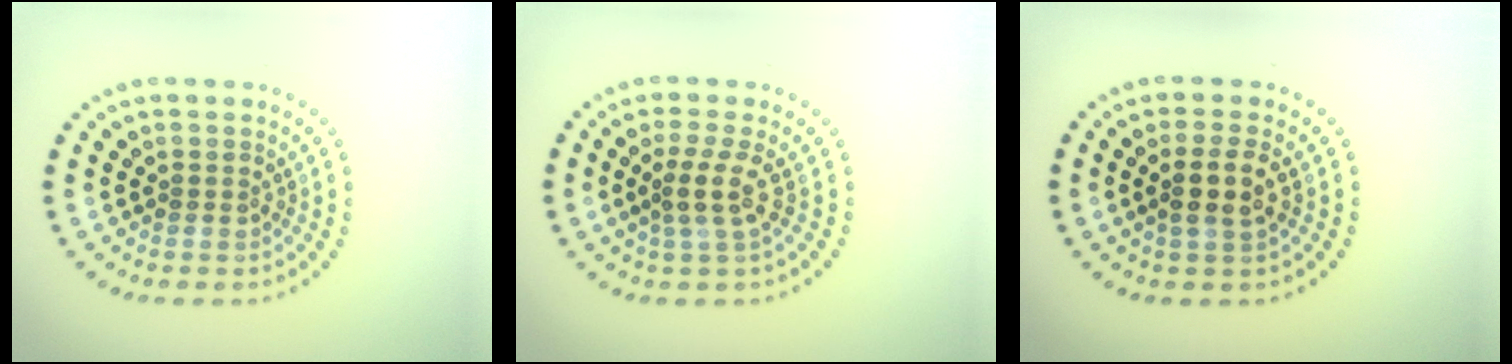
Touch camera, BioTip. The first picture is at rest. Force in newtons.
{"total": 2.5, "press": 1.7, "slide": 1.8}
{"total": 2.5, "press": 2.4, "slide": 0.9}